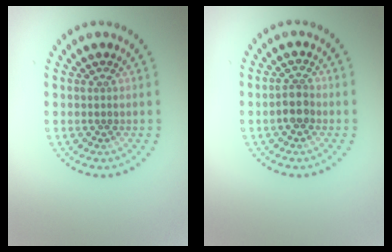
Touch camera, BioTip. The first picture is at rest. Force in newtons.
{"total": 1.9, "press": 1.8, "slide": 0.8}